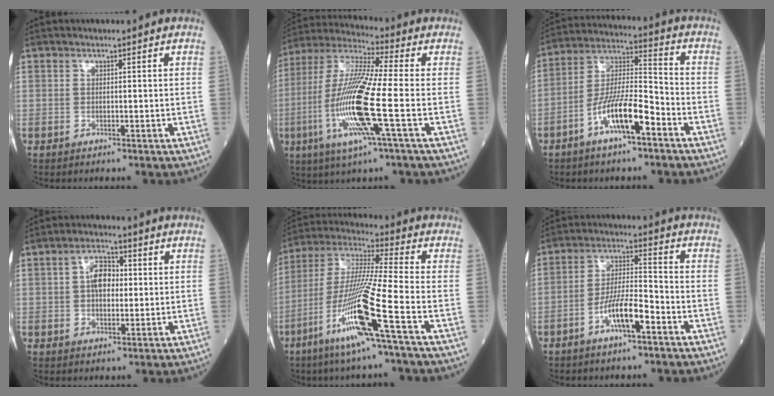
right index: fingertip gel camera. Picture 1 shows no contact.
{"total": 16.2, "force": [-4.1, 0.3, 15.7], "torque": [-0.334, -0.013, -0.088]}
{"total": 11.1, "force": [-5.8, 2.0, 9.3], "torque": [-0.182, 0.006, -0.108]}
{"total": 5.5, "force": [0.6, 3.3, 4.4], "torque": [-0.080, 0.015, 0.009]}
{"total": 16.1, "force": [-7.1, -1.5, 14.3], "torque": [-0.297, -0.025, -0.138]}
{"total": 7.6, "force": [-4.0, 1.3, 6.4], "torque": [-0.125, 0.010, -0.074]}